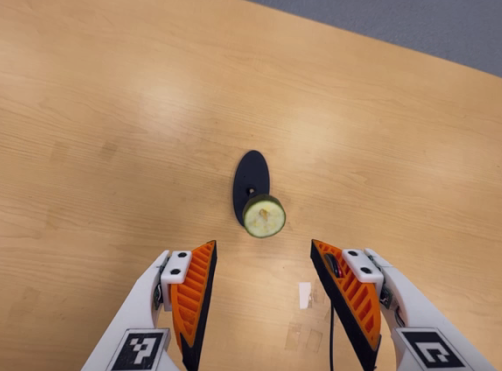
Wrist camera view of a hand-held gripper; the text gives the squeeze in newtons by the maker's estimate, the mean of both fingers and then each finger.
{"total": 0.0}